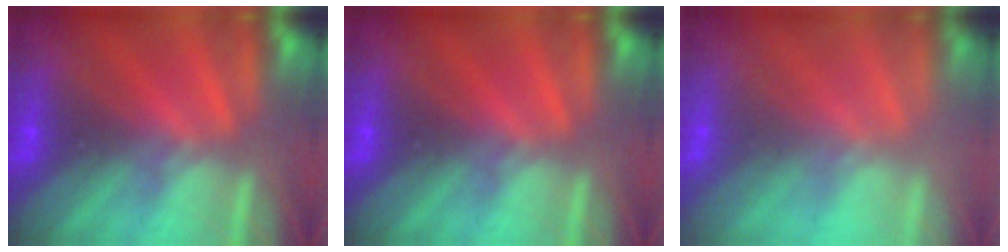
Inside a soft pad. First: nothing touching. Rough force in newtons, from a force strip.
{"total": 0.0}
{"total": 2.7}